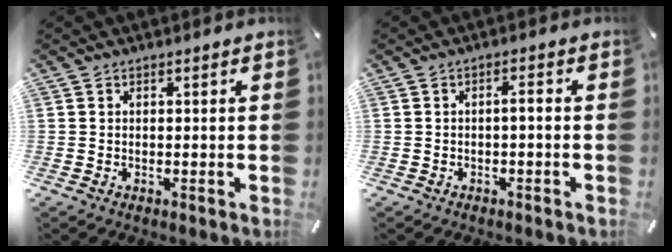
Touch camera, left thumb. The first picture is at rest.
{"total": 2.1, "force": [-0.9, 0.5, 1.8], "torque": [-0.033, 0.006, -0.019]}